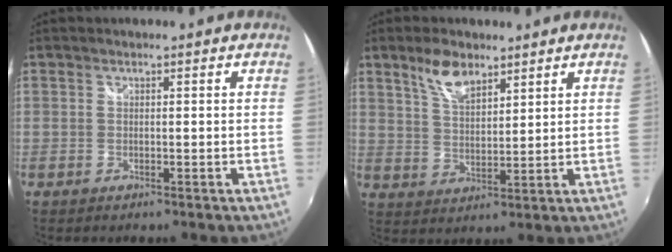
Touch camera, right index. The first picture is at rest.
{"total": 7.0, "force": [4.7, 3.1, 4.1], "torque": [-0.073, 0.005, 0.090]}